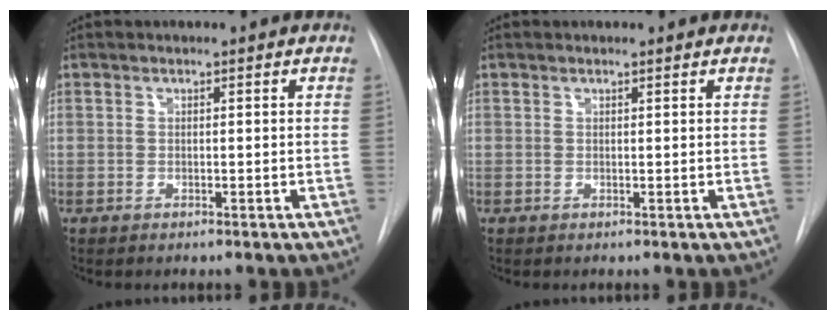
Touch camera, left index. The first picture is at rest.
{"total": 1.5, "force": [1.5, 0.2, 0.3], "torque": [-0.011, 0.013, 0.016]}